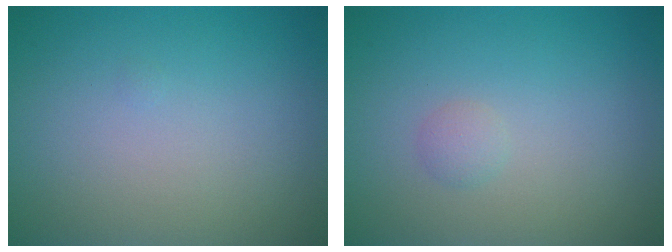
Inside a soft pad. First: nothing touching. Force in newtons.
{"total": 0.8, "press": 0.8, "slide": 0.1}